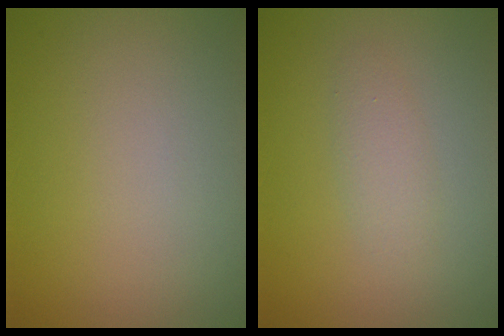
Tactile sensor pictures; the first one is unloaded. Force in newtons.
{"total": 1.6, "press": 1.6, "slide": 0.1}